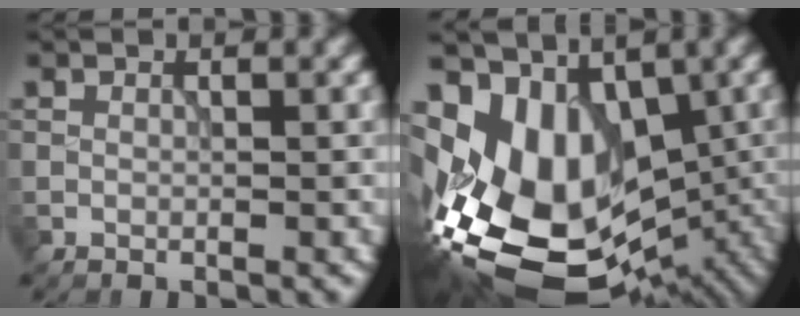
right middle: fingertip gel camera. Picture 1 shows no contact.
{"total": 15.0, "force": [-2.0, 10.3, 10.7], "torque": [-0.187, -0.017, -0.008]}